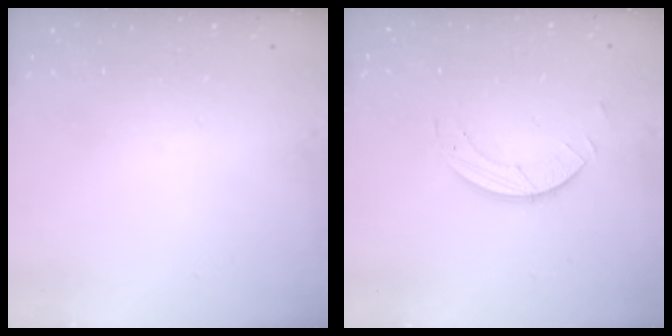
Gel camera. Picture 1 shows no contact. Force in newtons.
{"total": 3.9, "press": 3.9, "slide": 0.1}